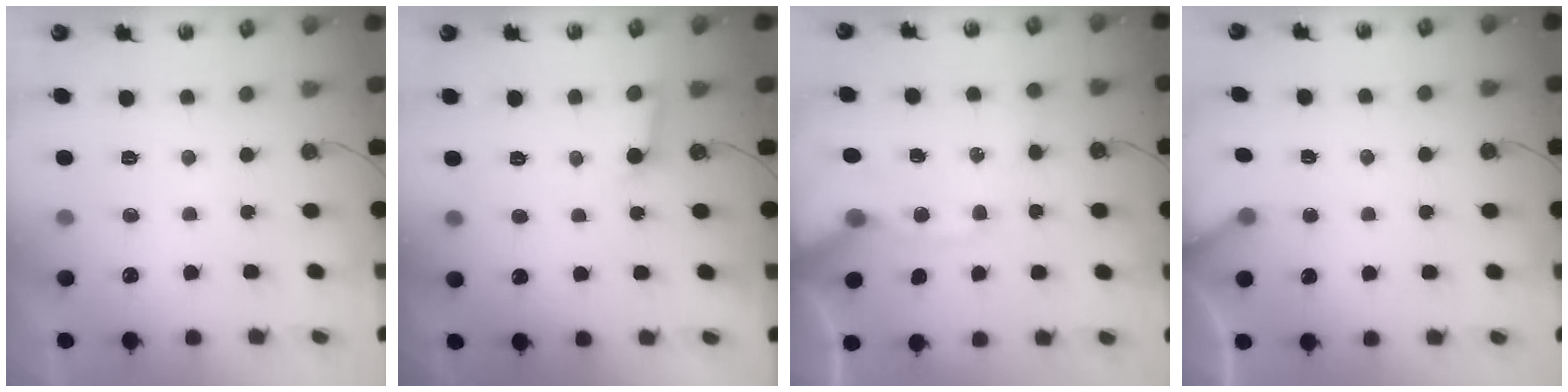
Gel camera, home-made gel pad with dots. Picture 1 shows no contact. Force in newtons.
{"total": 2.9, "press": 2.9, "slide": 0.2}
{"total": 12.1, "press": 12.0, "slide": 2.0}
{"total": 4.2, "press": 4.2, "slide": 0.3}